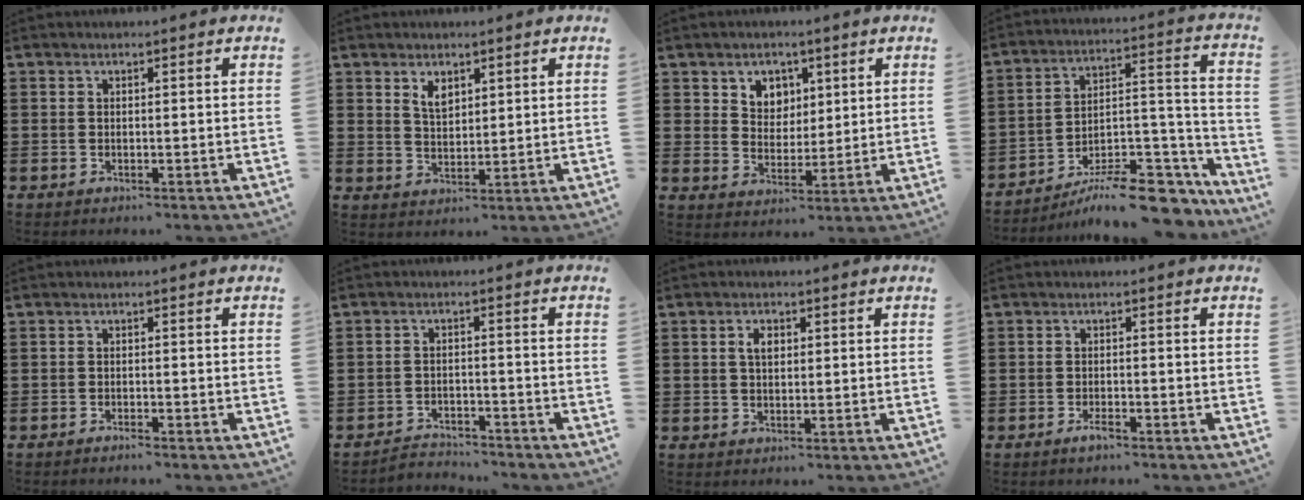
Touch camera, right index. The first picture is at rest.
{"total": 3.2, "force": [2.1, 1.7, 1.7], "torque": [-0.031, 0.002, 0.036]}
{"total": 4.6, "force": [2.5, 3.8, 0.5], "torque": [-0.025, 0.008, 0.042]}
{"total": 11.6, "force": [-9.6, 3.3, 5.7], "torque": [-0.068, 0.048, -0.169]}
{"total": 0.9, "force": [-0.9, 0.0, 0.2], "torque": [-0.008, -0.003, -0.017]}
{"total": 3.0, "force": [-3.0, 0.5, -0.2], "torque": [-0.007, 0.000, -0.066]}
{"total": 2.5, "force": [0.6, 1.3, 2.0], "torque": [-0.042, 0.009, 0.009]}
{"total": 1.8, "force": [-1.3, 0.5, 1.2], "torque": [-0.023, -0.002, -0.023]}